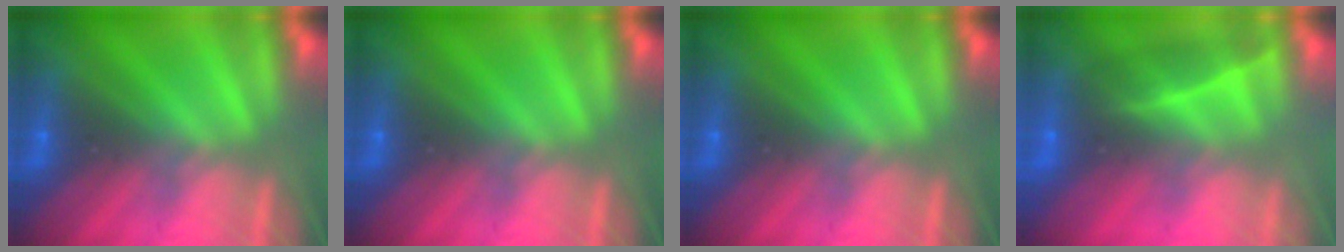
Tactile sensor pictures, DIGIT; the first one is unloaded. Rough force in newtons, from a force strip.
{"total": 0.0}
{"total": 0.0}
{"total": 1.9}